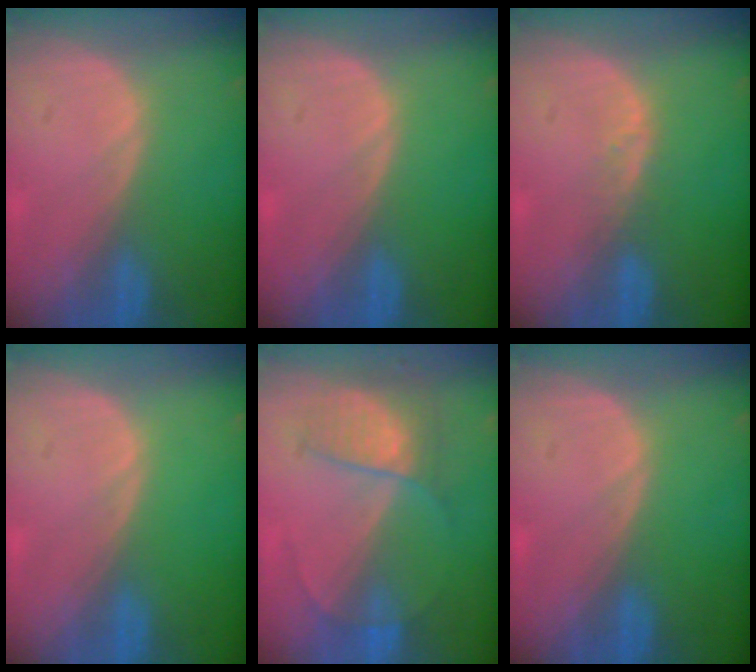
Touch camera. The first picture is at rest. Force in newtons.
{"total": 0.0}
{"total": 1.7, "press": 1.7, "slide": 0.1}
{"total": 0.0}
{"total": 7.1, "press": 6.1, "slide": 3.6}
{"total": 0.0}